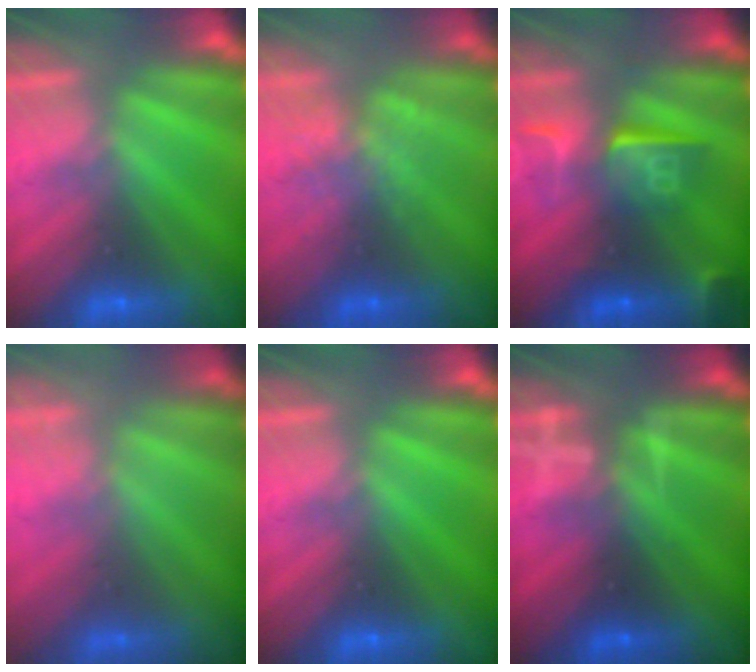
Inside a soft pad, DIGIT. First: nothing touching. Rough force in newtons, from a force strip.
{"total": 4.5}
{"total": 7.3}
{"total": 1.8}
{"total": 0.0}
{"total": 3.2}